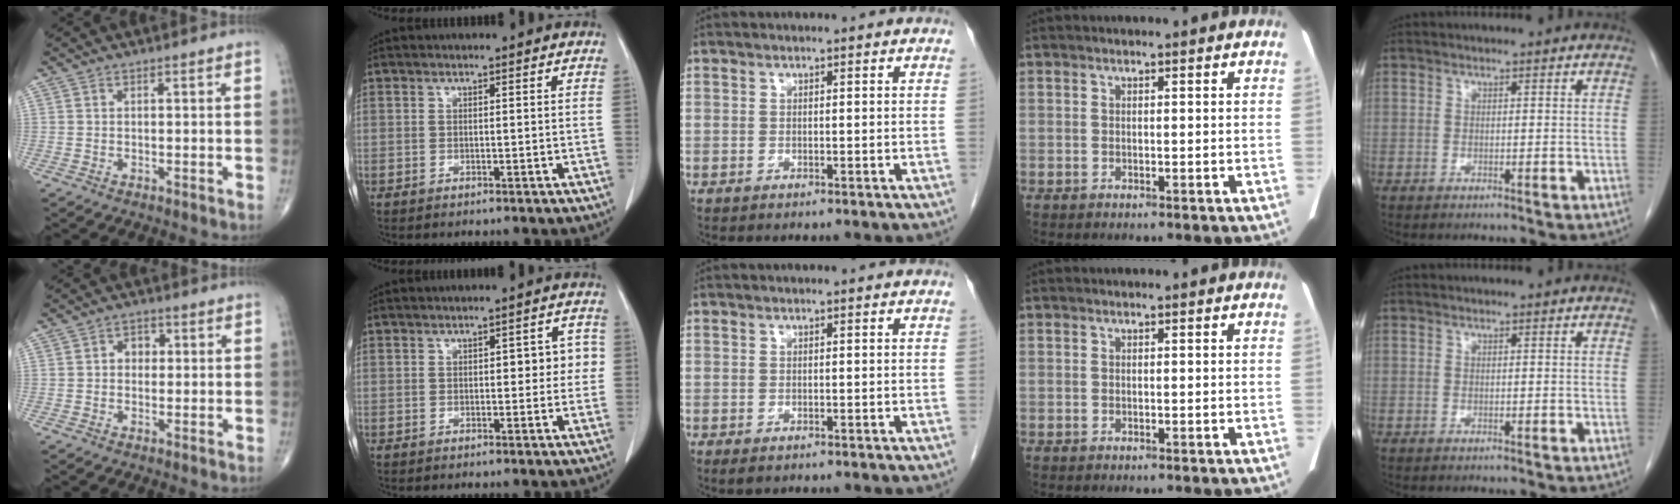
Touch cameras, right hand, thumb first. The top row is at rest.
{"thumb": {"total": 3.2, "force": [0.3, 2.6, 1.8], "torque": [-0.007, 0.010, -0.002]}, "index": {"total": 4.2, "force": [0.2, 2.2, 3.6], "torque": [-0.034, 0.023, 0.003]}, "middle": {"total": 1.2, "force": [-0.7, 0.6, 0.7], "torque": [-0.010, -0.001, -0.004]}}